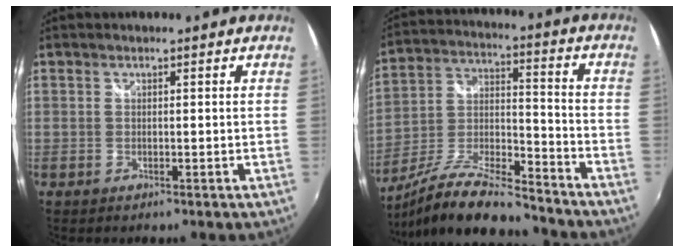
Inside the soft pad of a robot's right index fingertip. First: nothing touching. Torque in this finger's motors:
{"motor_torque": [-0.09, -0.50, 0.07, 0.02]}